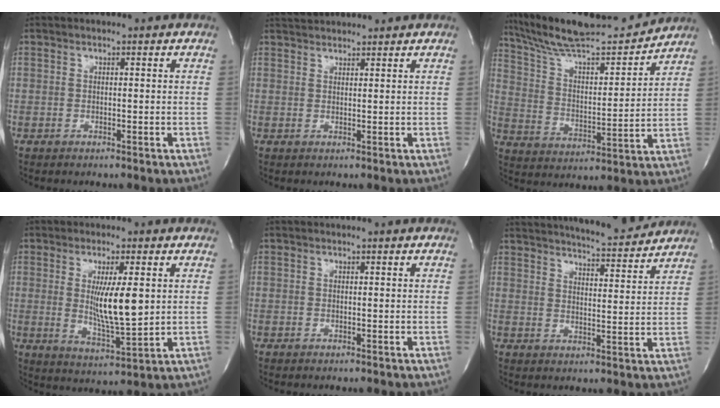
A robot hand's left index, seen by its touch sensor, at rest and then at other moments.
{"total": 4.9, "force": [4.7, 0.2, 1.2], "torque": [-0.023, 0.037, 0.077]}
{"total": 17.1, "force": [16.0, 1.0, 5.9], "torque": [-0.113, 0.001, 0.269]}
{"total": 8.7, "force": [1.2, 1.0, 8.5], "torque": [-0.155, -0.022, 0.029]}
{"total": 0.0}
{"total": 13.4, "force": [12.5, 1.0, 4.6], "torque": [-0.076, -0.008, 0.172]}